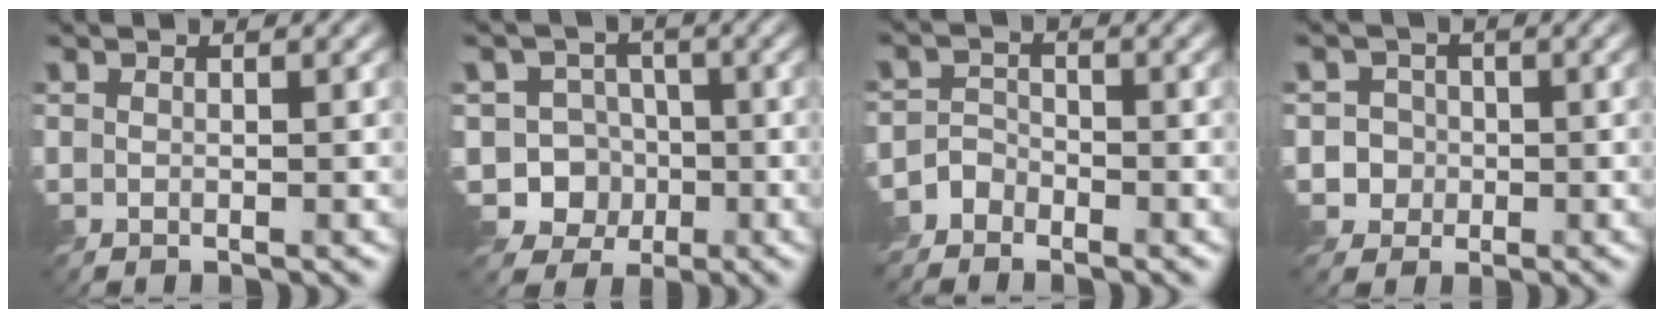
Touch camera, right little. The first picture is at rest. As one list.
[{"total": 8.6, "force": [-2.6, 7.9, 2.1], "torque": [-0.038, 0.008, -0.071]}, {"total": 2.8, "force": [-2.4, 1.3, 0.4], "torque": [-0.009, 0.002, -0.053]}, {"total": 3.7, "force": [-0.8, 3.5, 0.6], "torque": [0.012, 0.011, -0.027]}]